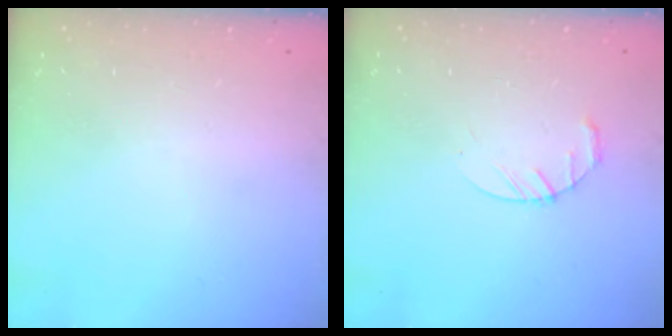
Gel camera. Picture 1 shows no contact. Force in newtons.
{"total": 4.4, "press": 4.4, "slide": 0.7}